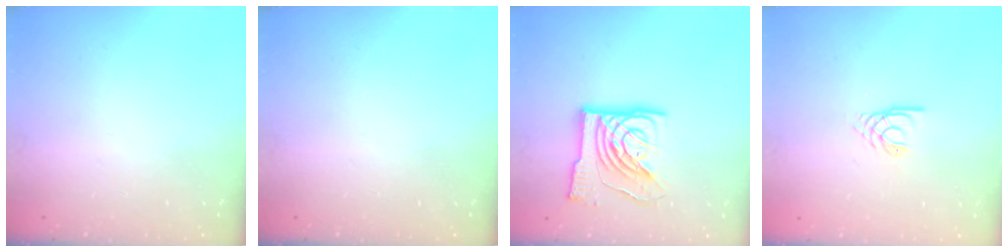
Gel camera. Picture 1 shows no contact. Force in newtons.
{"total": 0.0}
{"total": 13.9, "press": 13.8, "slide": 1.8}
{"total": 2.8, "press": 2.8, "slide": 0.3}